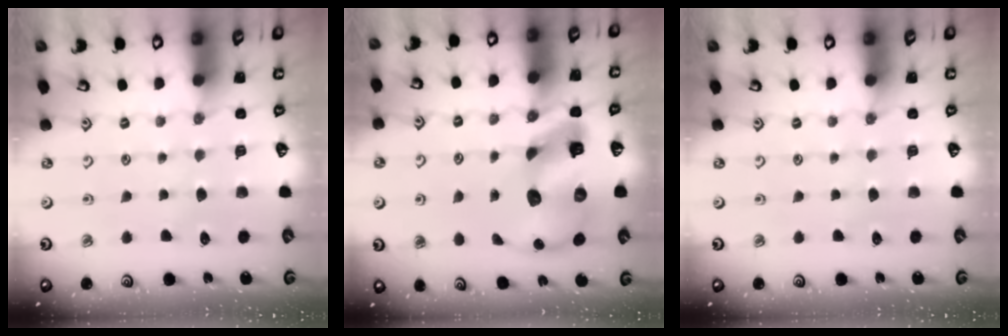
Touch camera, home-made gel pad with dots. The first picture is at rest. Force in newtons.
{"total": 17.3, "press": 17.1, "slide": 2.6}
{"total": 0.0}